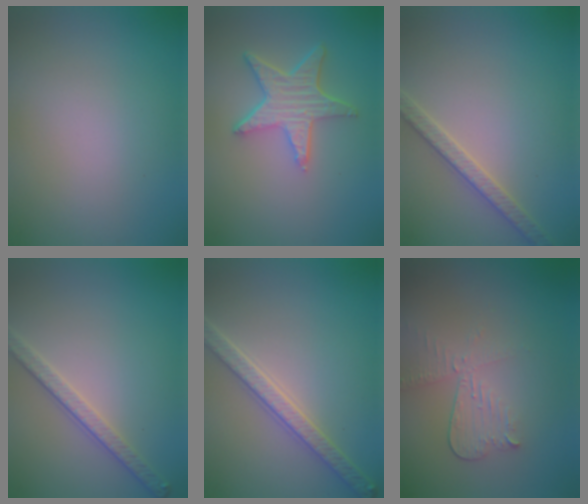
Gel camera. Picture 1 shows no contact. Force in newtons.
{"total": 5.0, "press": 3.9, "slide": 3.1}
{"total": 2.7, "press": 2.7, "slide": 0.3}
{"total": 2.8, "press": 2.7, "slide": 0.8}
{"total": 4.2, "press": 3.6, "slide": 2.2}
{"total": 3.0, "press": 2.6, "slide": 1.5}